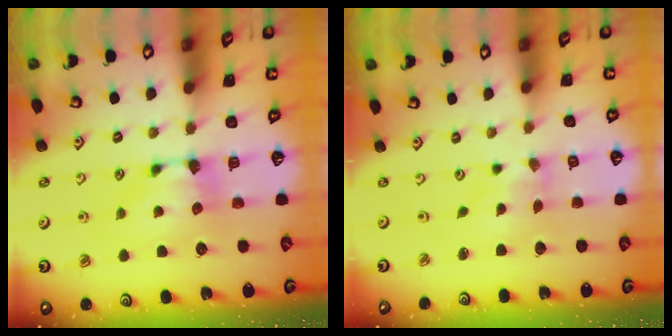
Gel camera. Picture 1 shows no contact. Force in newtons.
{"total": 2.1, "press": 1.8, "slide": 1.0}